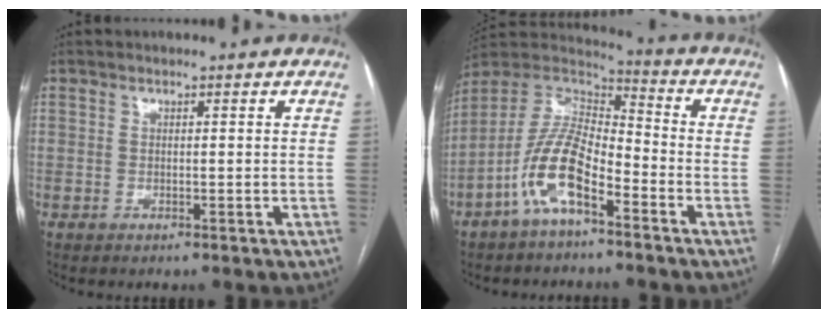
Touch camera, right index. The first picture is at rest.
{"total": 12.0, "force": [-6.0, 4.2, 9.5], "torque": [-0.202, 0.016, -0.114]}